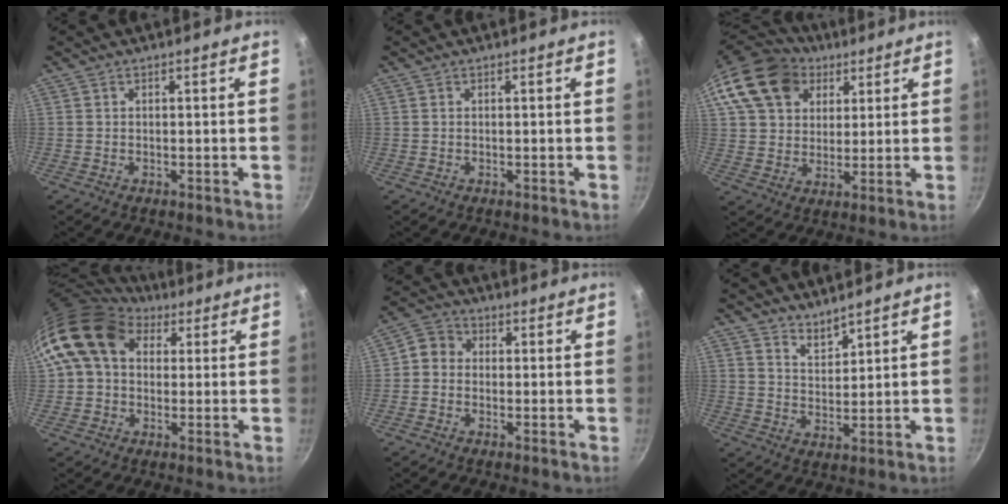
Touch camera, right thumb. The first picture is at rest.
{"total": 0.0}
{"total": 18.5, "force": [7.8, 14.0, 9.3], "torque": [-0.161, 0.016, 0.135]}
{"total": 14.0, "force": [4.8, 10.4, 8.0], "torque": [-0.127, 0.015, 0.069]}
{"total": 4.8, "force": [-0.2, 4.3, 2.2], "torque": [-0.023, 0.011, -0.025]}
{"total": 4.4, "force": [3.8, 1.4, 1.6], "torque": [-0.021, -0.039, 0.071]}